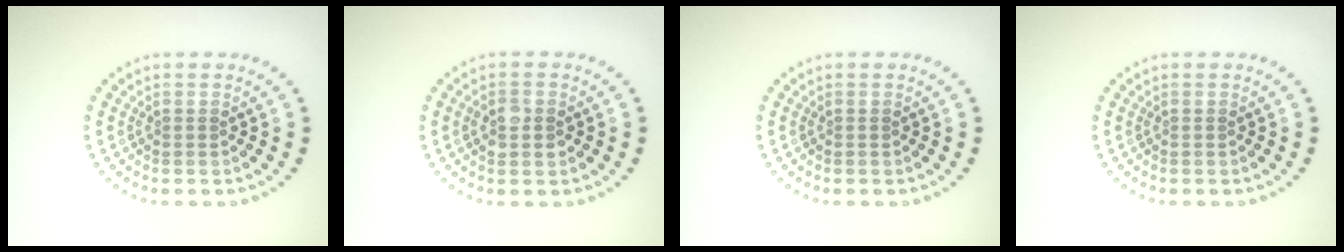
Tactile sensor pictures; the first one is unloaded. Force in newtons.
{"total": 2.4, "press": 2.4, "slide": 0.1}
{"total": 0.0}
{"total": 0.0}